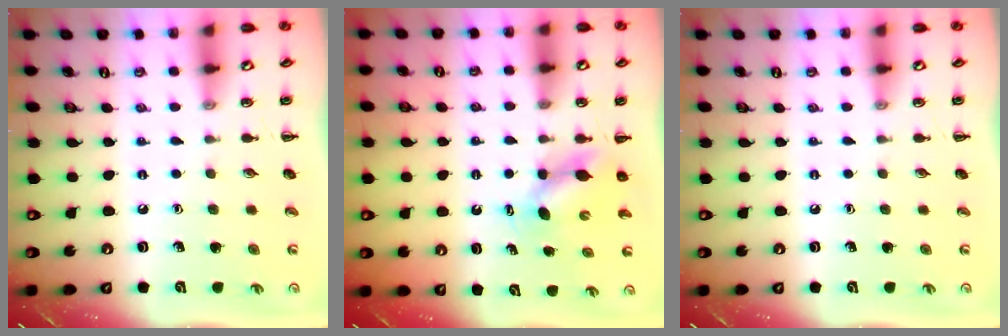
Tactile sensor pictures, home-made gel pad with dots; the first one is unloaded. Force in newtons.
{"total": 5.2, "press": 5.2, "slide": 0.4}
{"total": 0.0}